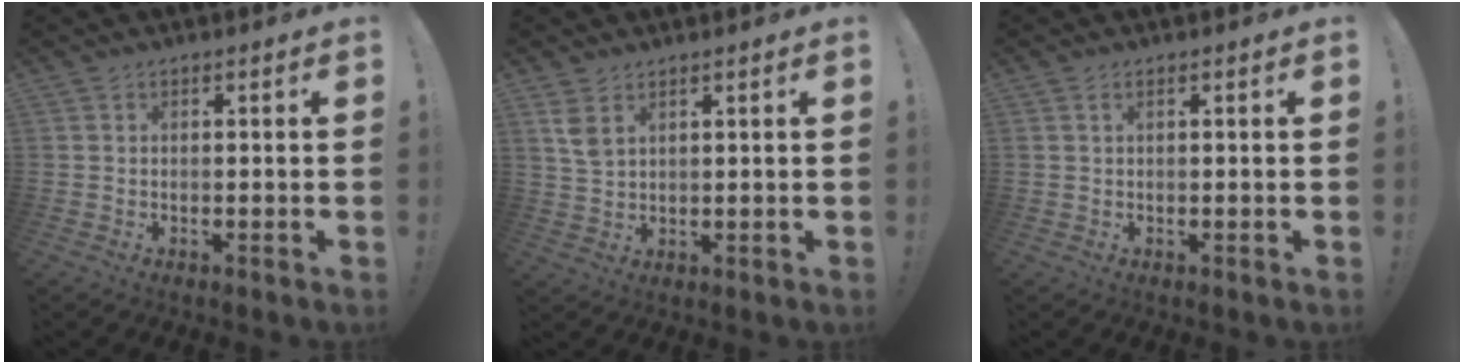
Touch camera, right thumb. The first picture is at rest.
{"total": 4.8, "force": [2.8, 2.6, 2.9], "torque": [-0.041, -0.015, 0.052]}
{"total": 1.1, "force": [0.5, 0.4, 0.9], "torque": [-0.022, 0.001, 0.009]}